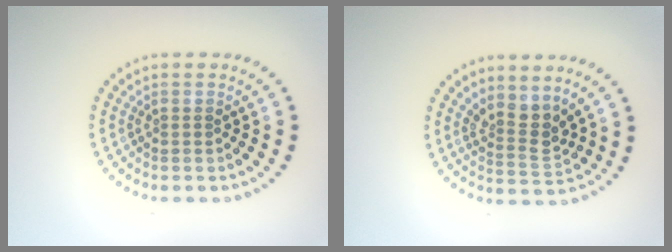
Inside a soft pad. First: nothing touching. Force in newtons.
{"total": 2.7, "press": 2.0, "slide": 1.8}